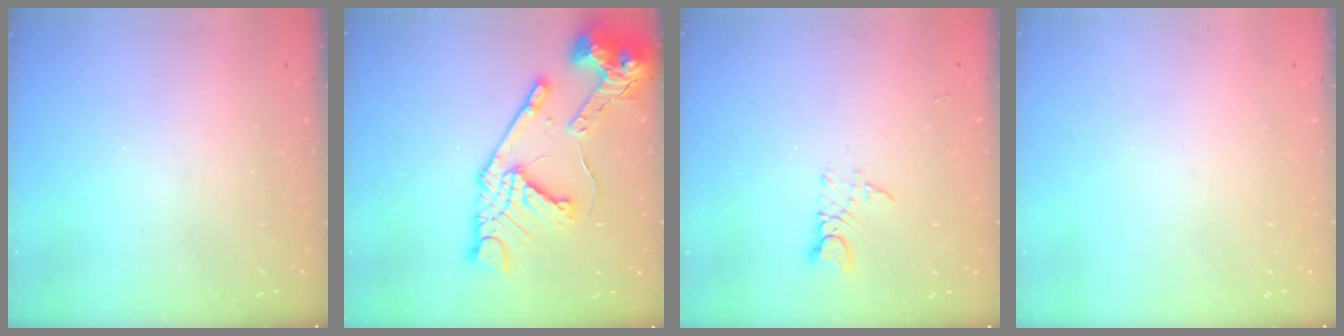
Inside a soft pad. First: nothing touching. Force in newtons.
{"total": 20.3, "press": 20.2, "slide": 1.9}
{"total": 3.0, "press": 3.0, "slide": 0.4}
{"total": 0.0}